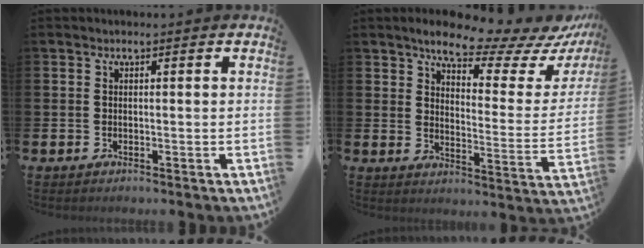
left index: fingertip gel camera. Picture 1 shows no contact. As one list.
[{"total": 9.0, "force": [7.9, 2.2, 3.7], "torque": [-0.082, -0.063, 0.130]}]